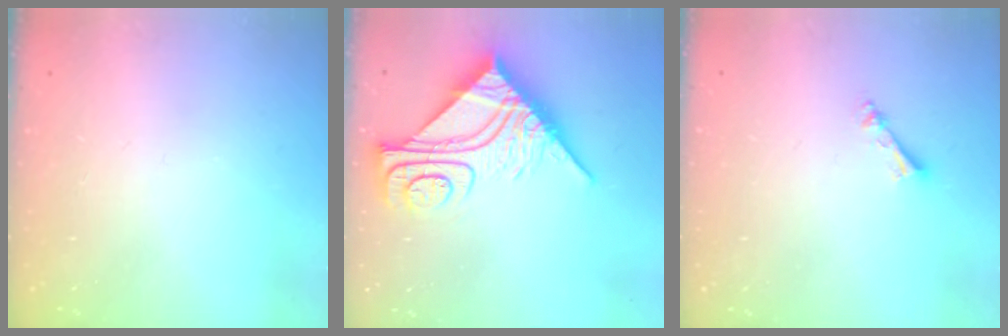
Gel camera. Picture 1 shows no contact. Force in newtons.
{"total": 14.7, "press": 14.7, "slide": 1.2}
{"total": 2.4, "press": 2.4, "slide": 0.4}